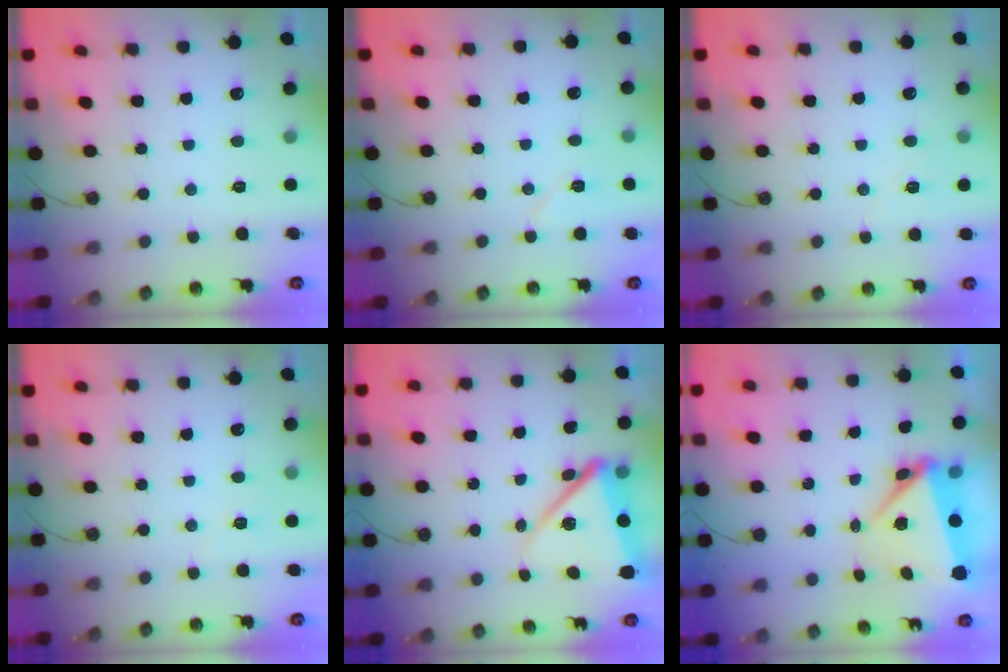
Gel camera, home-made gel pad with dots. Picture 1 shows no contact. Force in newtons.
{"total": 5.4, "press": 5.2, "slide": 1.4}
{"total": 5.7, "press": 5.7, "slide": 0.4}
{"total": 4.1, "press": 4.0, "slide": 0.8}
{"total": 11.9, "press": 11.8, "slide": 1.4}
{"total": 6.7, "press": 6.7, "slide": 0.5}